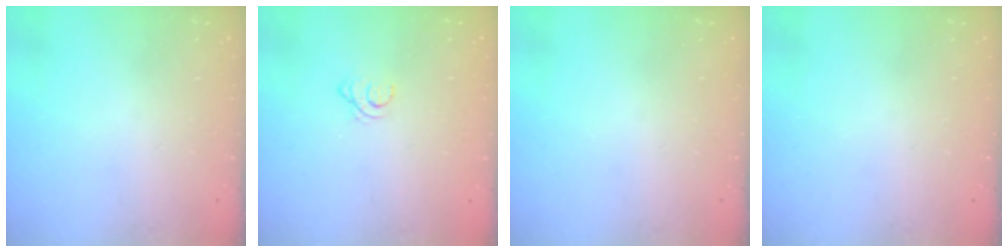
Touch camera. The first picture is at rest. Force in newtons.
{"total": 2.0, "press": 2.0, "slide": 0.2}
{"total": 0.0}
{"total": 0.0}